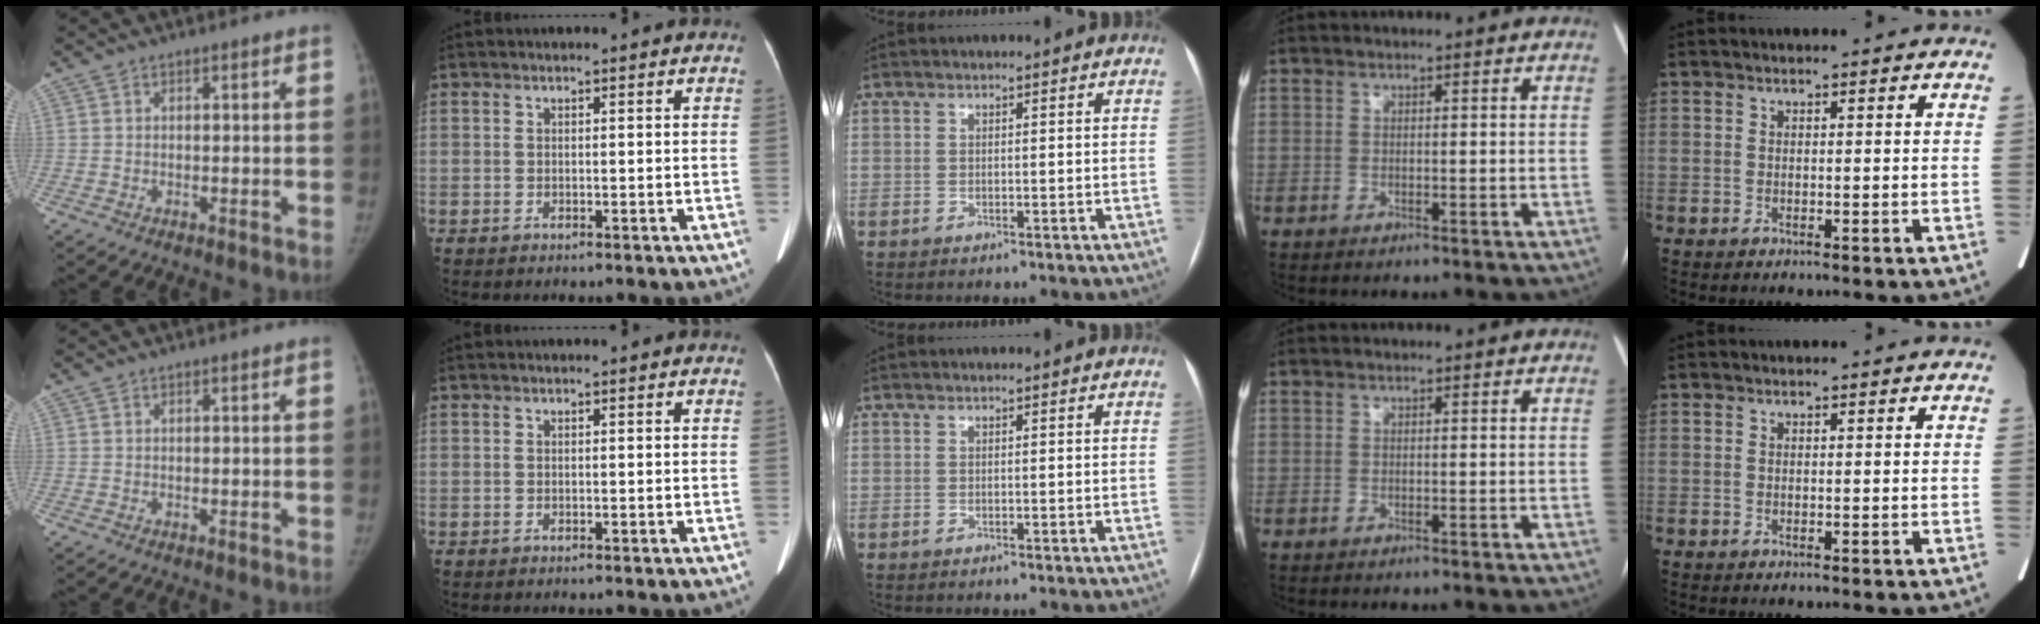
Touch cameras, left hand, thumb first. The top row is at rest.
{}